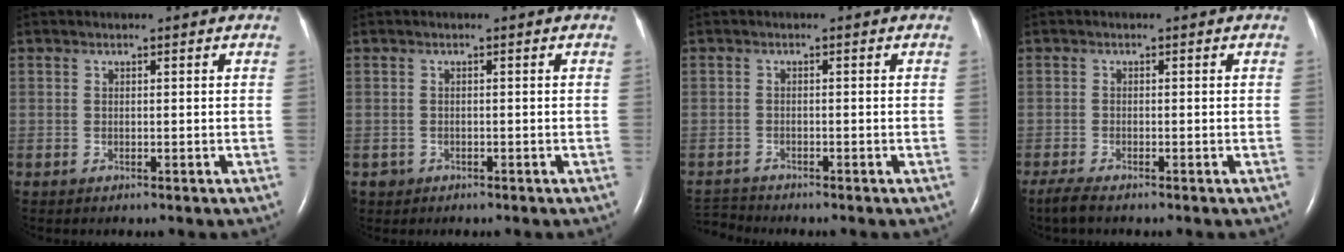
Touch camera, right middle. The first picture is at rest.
{"total": 1.1, "force": [-0.6, 0.9, -0.1], "torque": [-0.002, 0.005, -0.007]}
{"total": 2.6, "force": [-2.5, -0.2, -0.4], "torque": [0.005, -0.018, -0.045]}
{"total": 2.4, "force": [-2.0, 0.2, 1.4], "torque": [-0.039, -0.009, -0.036]}